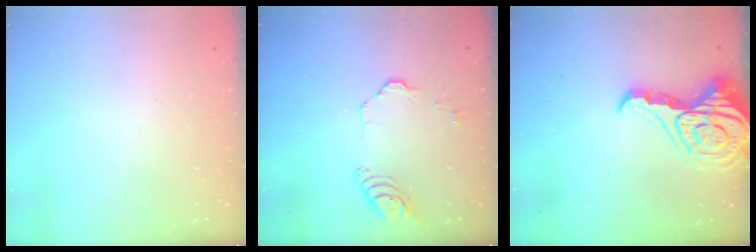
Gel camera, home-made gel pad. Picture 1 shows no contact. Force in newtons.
{"total": 6.7, "press": 6.7, "slide": 0.8}
{"total": 12.6, "press": 12.5, "slide": 1.2}